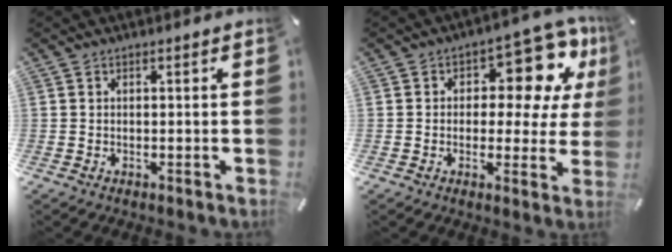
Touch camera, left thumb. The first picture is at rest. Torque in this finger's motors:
{"motor_torque": [0.58, 0.50, 0.63, 0.30, 0.05]}